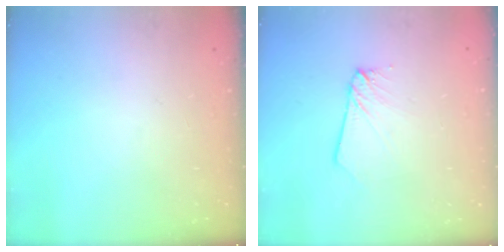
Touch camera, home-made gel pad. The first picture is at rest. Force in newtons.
{"total": 3.2, "press": 3.2, "slide": 0.3}